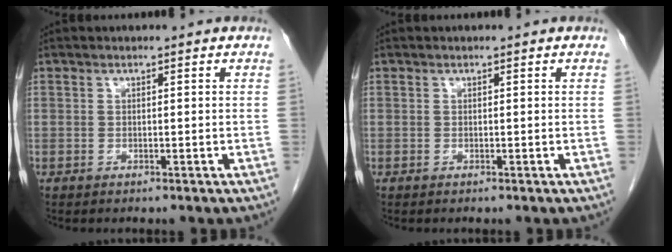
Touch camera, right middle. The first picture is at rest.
{"total": 0.0}